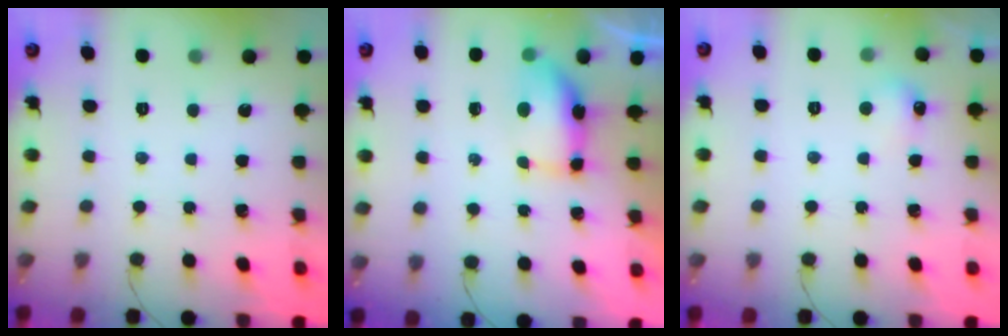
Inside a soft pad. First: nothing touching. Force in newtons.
{"total": 6.8, "press": 6.8, "slide": 0.8}
{"total": 5.4, "press": 5.2, "slide": 1.7}